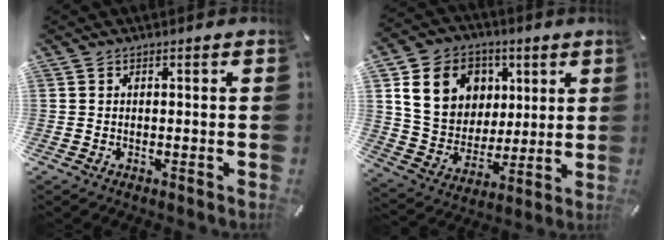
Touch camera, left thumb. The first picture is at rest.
{"total": 15.9, "force": [5.2, 13.7, 6.2], "torque": [-0.111, -0.008, 0.107]}